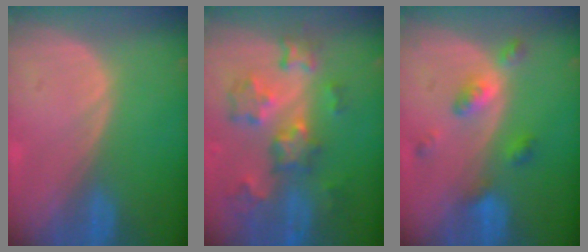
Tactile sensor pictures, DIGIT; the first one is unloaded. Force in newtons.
{"total": 9.2, "press": 8.1, "slide": 4.4}
{"total": 5.2, "press": 4.7, "slide": 2.2}